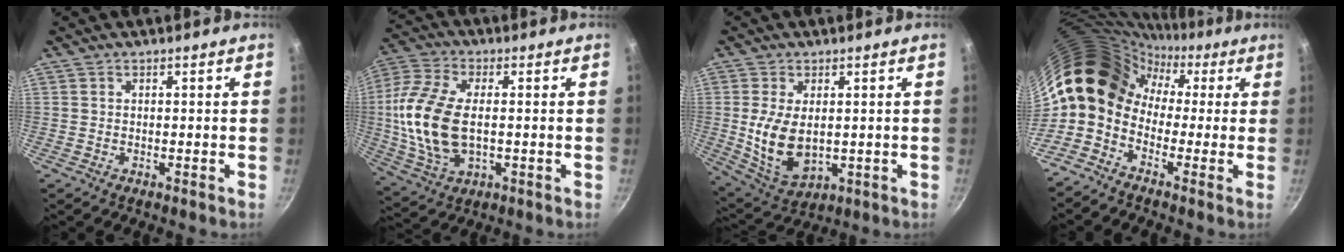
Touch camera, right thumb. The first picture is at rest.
{"total": 16.2, "force": [-0.3, 9.0, 13.5], "torque": [-0.276, 0.009, -0.007]}
{"total": 10.9, "force": [0.4, 6.4, 8.9], "torque": [-0.163, -0.018, 0.026]}
{"total": 14.4, "force": [-0.7, 11.6, 8.5], "torque": [-0.120, 0.056, -0.042]}